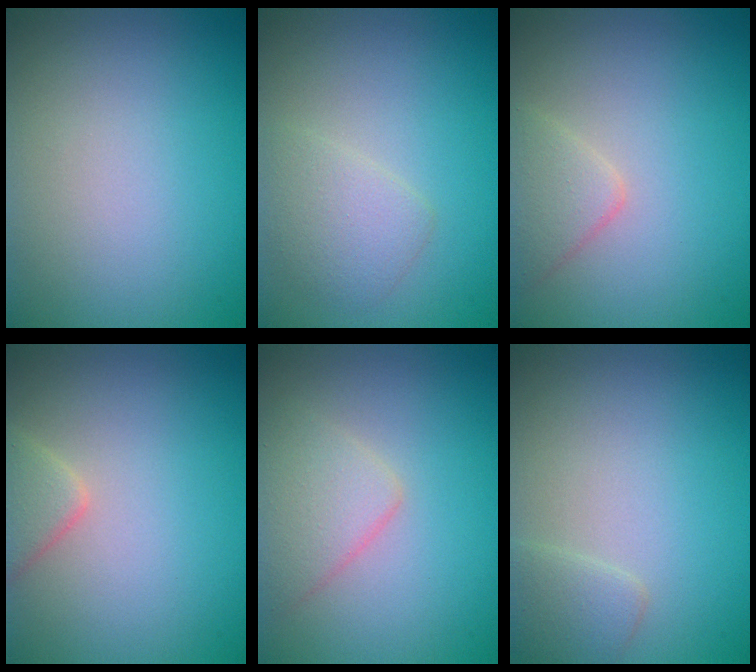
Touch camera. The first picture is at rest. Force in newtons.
{"total": 2.2, "press": 2.2, "slide": 0.0}
{"total": 2.2, "press": 2.2, "slide": 0.2}
{"total": 2.1, "press": 2.1, "slide": 0.2}
{"total": 2.9, "press": 2.9, "slide": 0.1}
{"total": 1.6, "press": 1.6, "slide": 0.0}